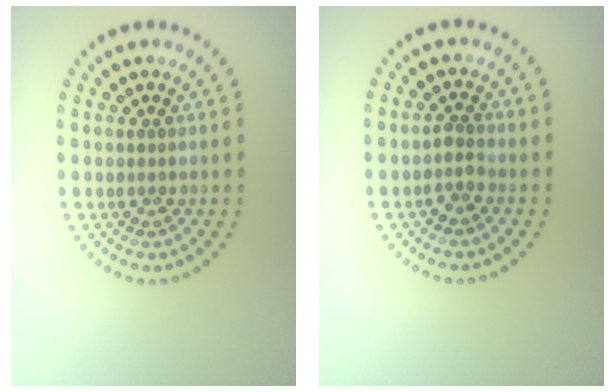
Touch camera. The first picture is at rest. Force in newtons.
{"total": 1.4, "press": 1.2, "slide": 0.7}